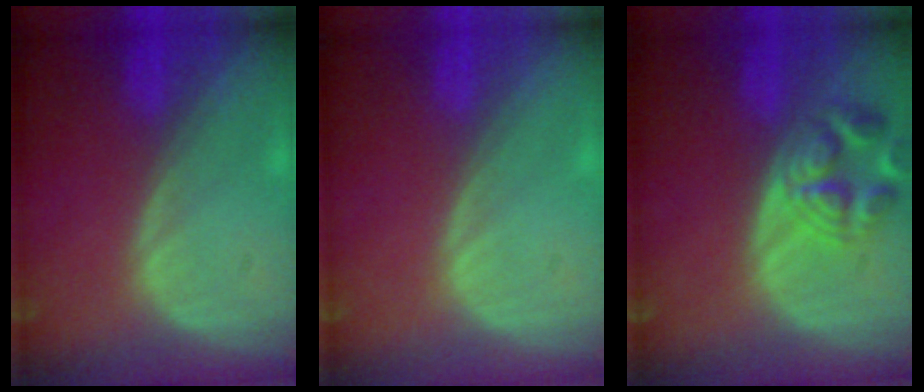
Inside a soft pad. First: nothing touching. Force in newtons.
{"total": 0.0}
{"total": 6.8, "press": 6.3, "slide": 2.6}